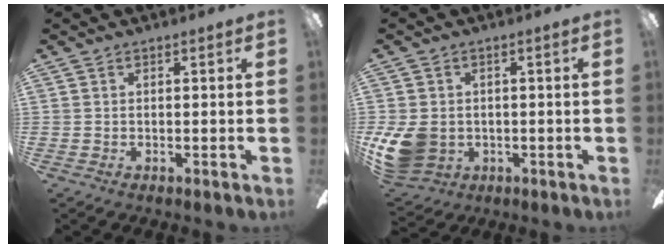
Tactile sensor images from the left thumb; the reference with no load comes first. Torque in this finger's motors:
{"motor_torque": [-0.03, 1.74, 0.58, -0.44, 0.08]}